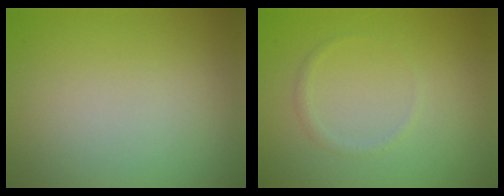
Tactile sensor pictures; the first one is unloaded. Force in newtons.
{"total": 0.7, "press": 0.7, "slide": 0.0}